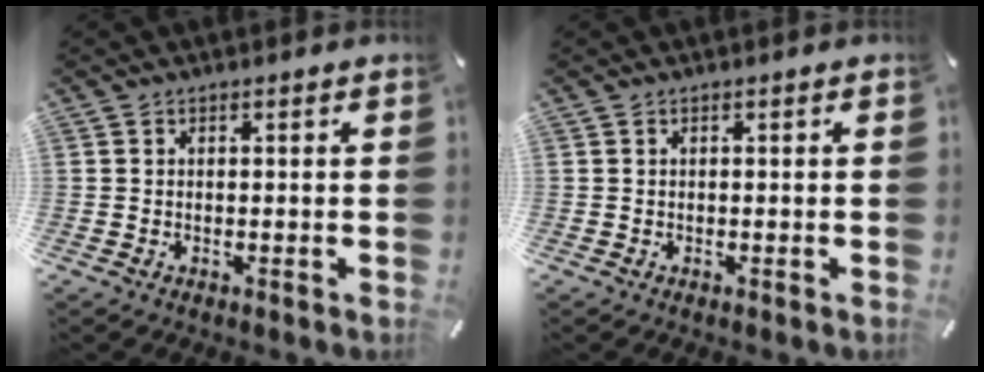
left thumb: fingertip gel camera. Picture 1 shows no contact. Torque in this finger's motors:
{"motor_torque": [-0.01, 0.00, 0.00, 0.00, 0.00]}